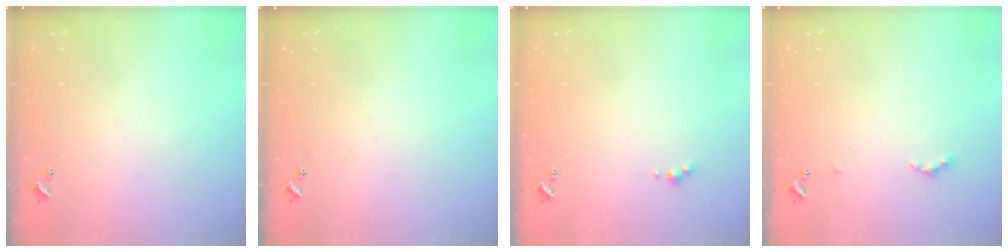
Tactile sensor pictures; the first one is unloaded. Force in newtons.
{"total": 0.0}
{"total": 1.0, "press": 0.9, "slide": 0.5}
{"total": 2.6, "press": 2.6, "slide": 0.6}